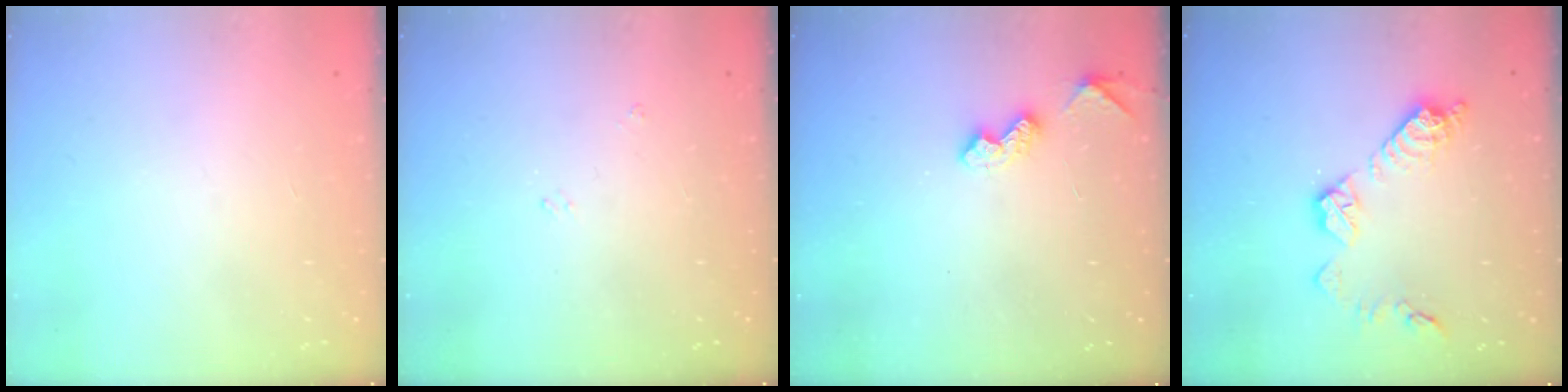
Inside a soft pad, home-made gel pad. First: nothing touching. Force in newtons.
{"total": 2.7, "press": 2.7, "slide": 0.4}
{"total": 4.5, "press": 4.5, "slide": 0.7}
{"total": 11.4, "press": 11.4, "slide": 0.7}